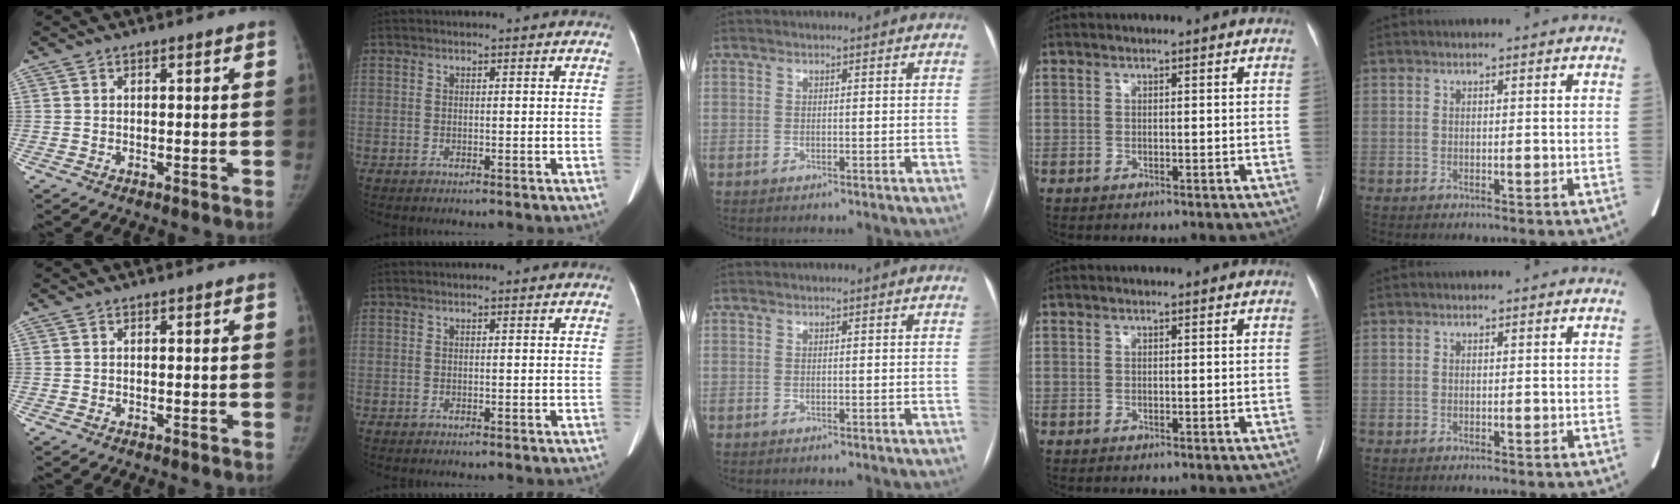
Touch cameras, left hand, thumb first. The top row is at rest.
{}